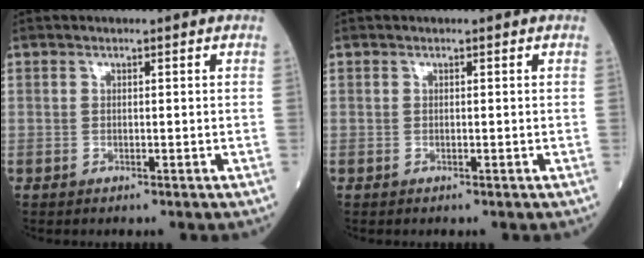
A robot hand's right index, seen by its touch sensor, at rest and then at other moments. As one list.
[{"total": 0.0}]